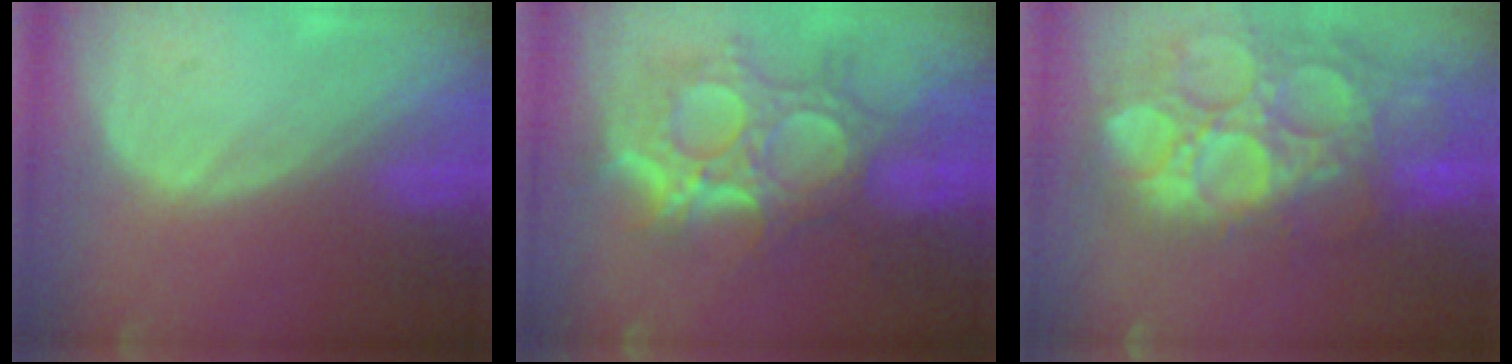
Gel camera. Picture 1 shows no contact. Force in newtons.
{"total": 12.0, "press": 10.7, "slide": 5.3}
{"total": 15.7, "press": 12.9, "slide": 8.9}